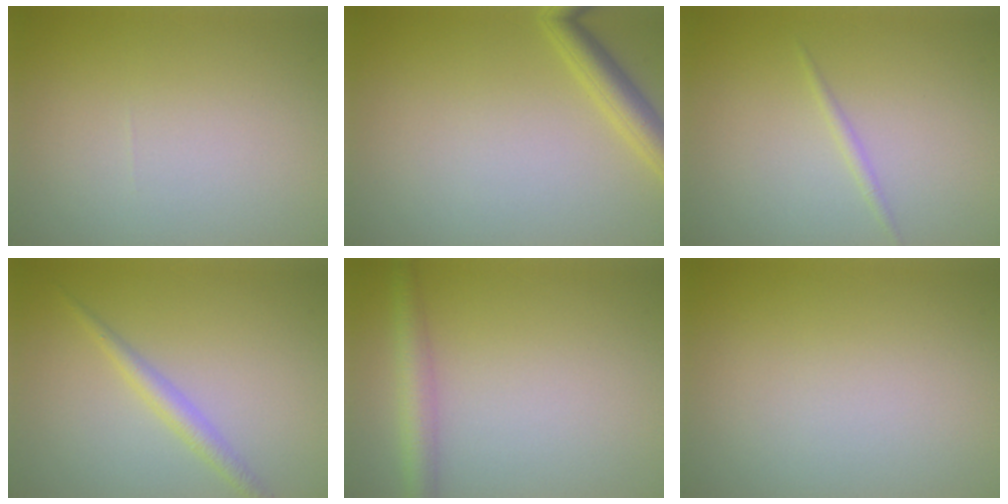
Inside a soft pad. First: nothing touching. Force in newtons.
{"total": 2.8, "press": 2.8, "slide": 0.1}
{"total": 0.8, "press": 0.8, "slide": 0.0}
{"total": 1.9, "press": 1.9, "slide": 0.1}
{"total": 2.9, "press": 2.9, "slide": 0.1}
{"total": 0.0}